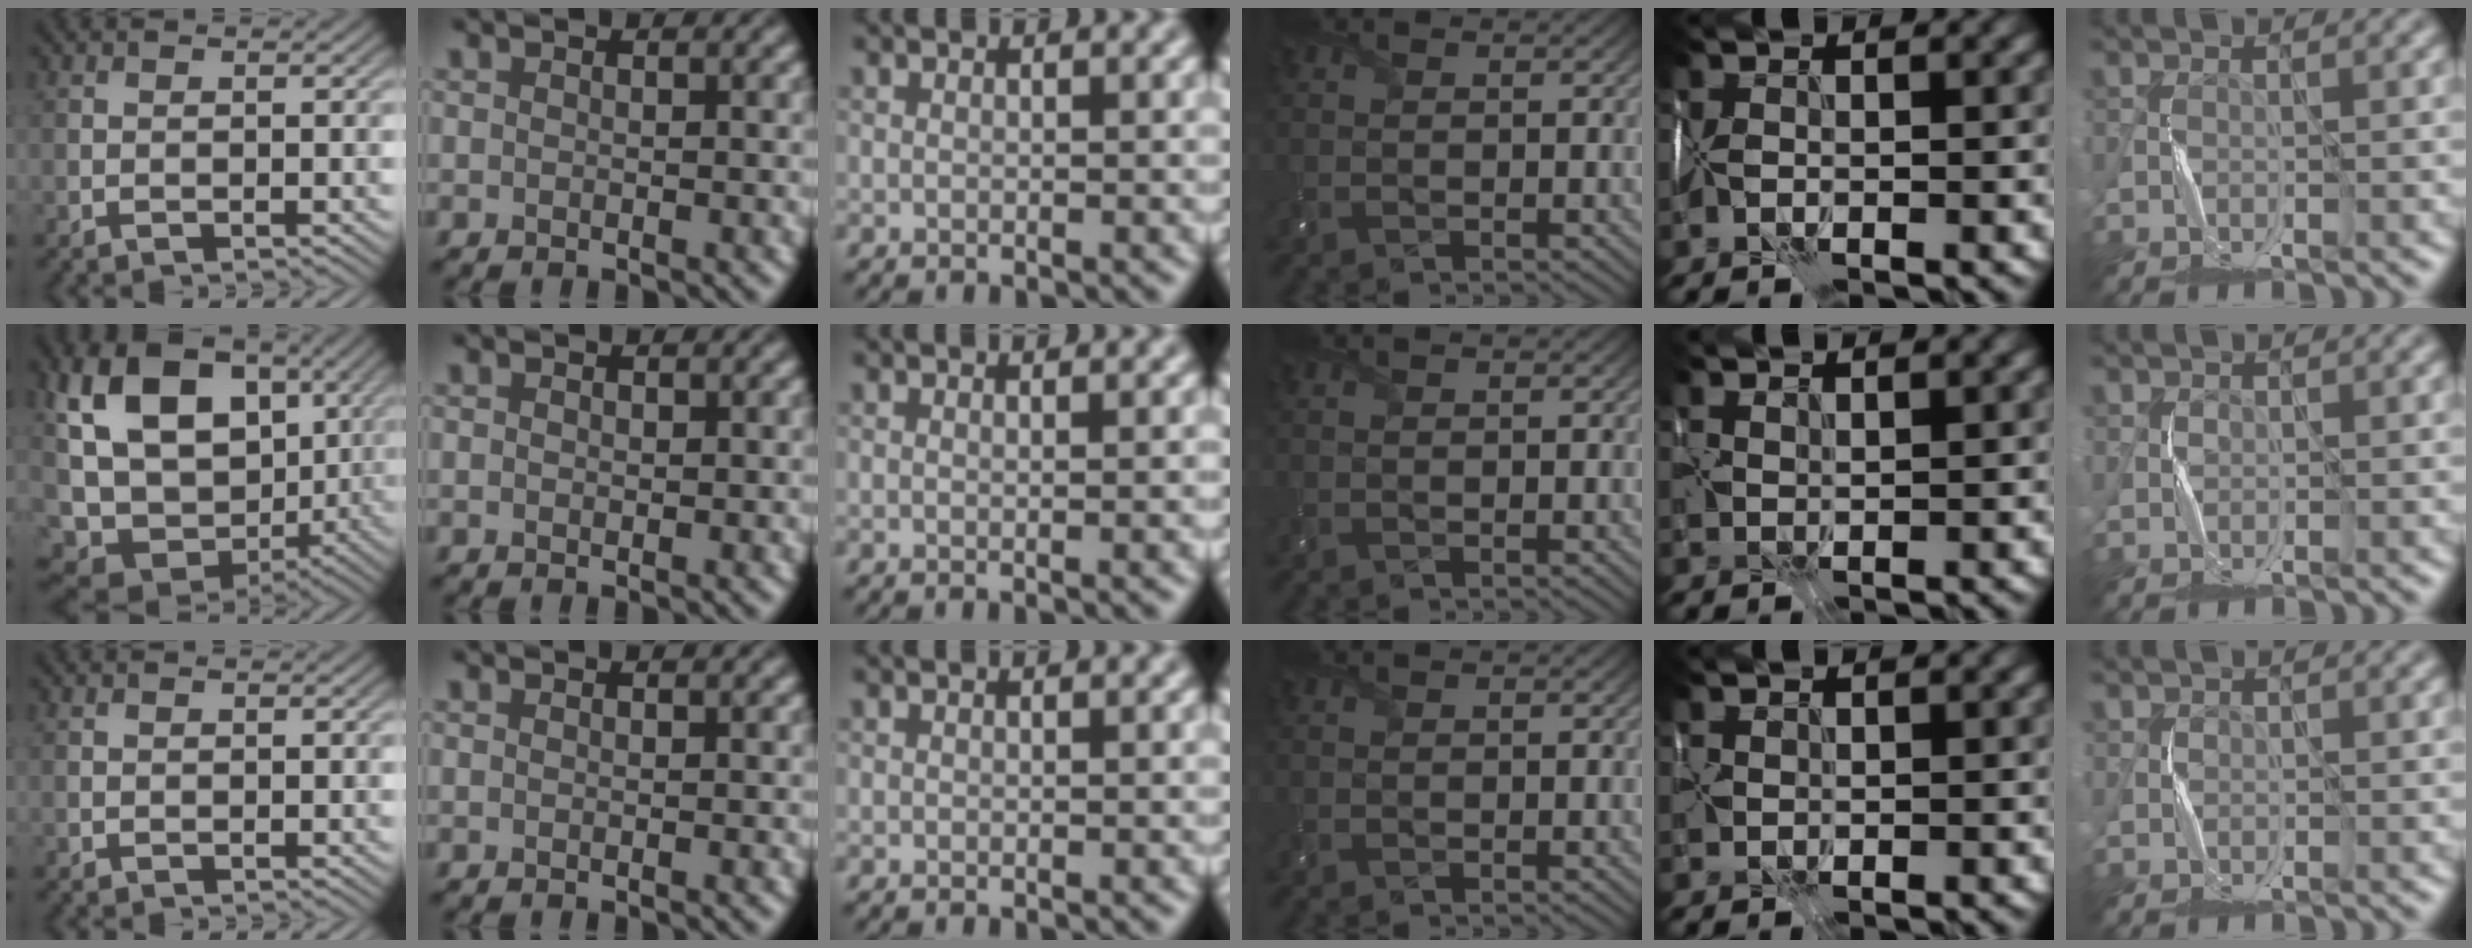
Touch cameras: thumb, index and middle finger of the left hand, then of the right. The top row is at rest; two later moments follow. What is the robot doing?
{"motion": "wrap", "object": "scarf"}